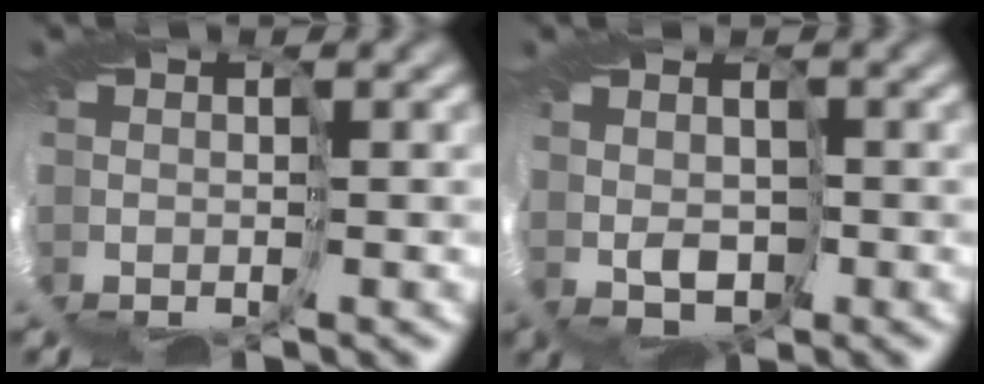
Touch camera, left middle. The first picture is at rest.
{"total": 2.0, "force": [1.8, 0.8, 0.2], "torque": [-0.012, 0.002, 0.027]}